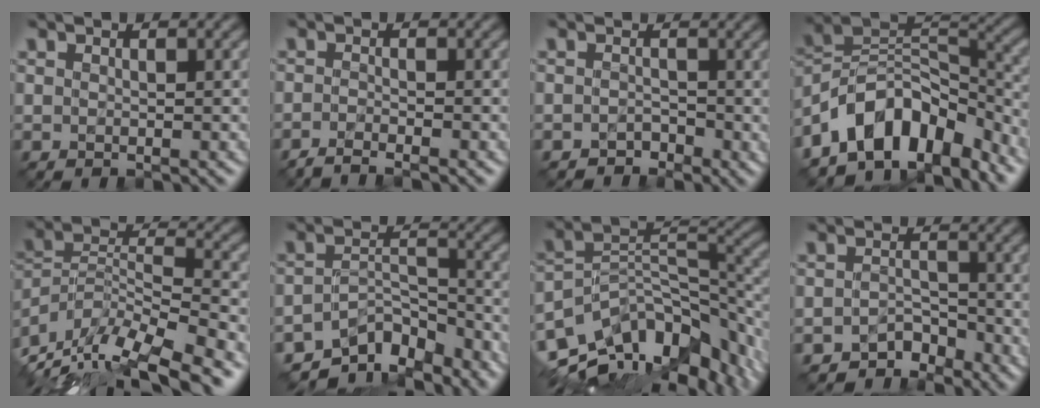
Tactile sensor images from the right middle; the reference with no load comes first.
{"total": 2.1, "force": [-1.8, 0.2, 0.9], "torque": [-0.008, -0.010, -0.044]}
{"total": 1.3, "force": [-1.1, 0.6, 0.0], "torque": [0.002, 0.000, -0.020]}
{"total": 9.9, "force": [-6.8, 5.3, 4.8], "torque": [-0.068, 0.014, -0.133]}
{"total": 13.8, "force": [-11.1, 4.0, 7.1], "torque": [-0.127, 0.009, -0.175]}
{"total": 7.6, "force": [-6.5, 2.9, 2.8], "torque": [-0.034, -0.017, -0.104]}
{"total": 14.3, "force": [-8.5, 7.1, 9.0], "torque": [-0.190, -0.005, -0.131]}
{"total": 2.5, "force": [-2.2, 1.1, -0.1], "torque": [0.014, 0.003, -0.037]}